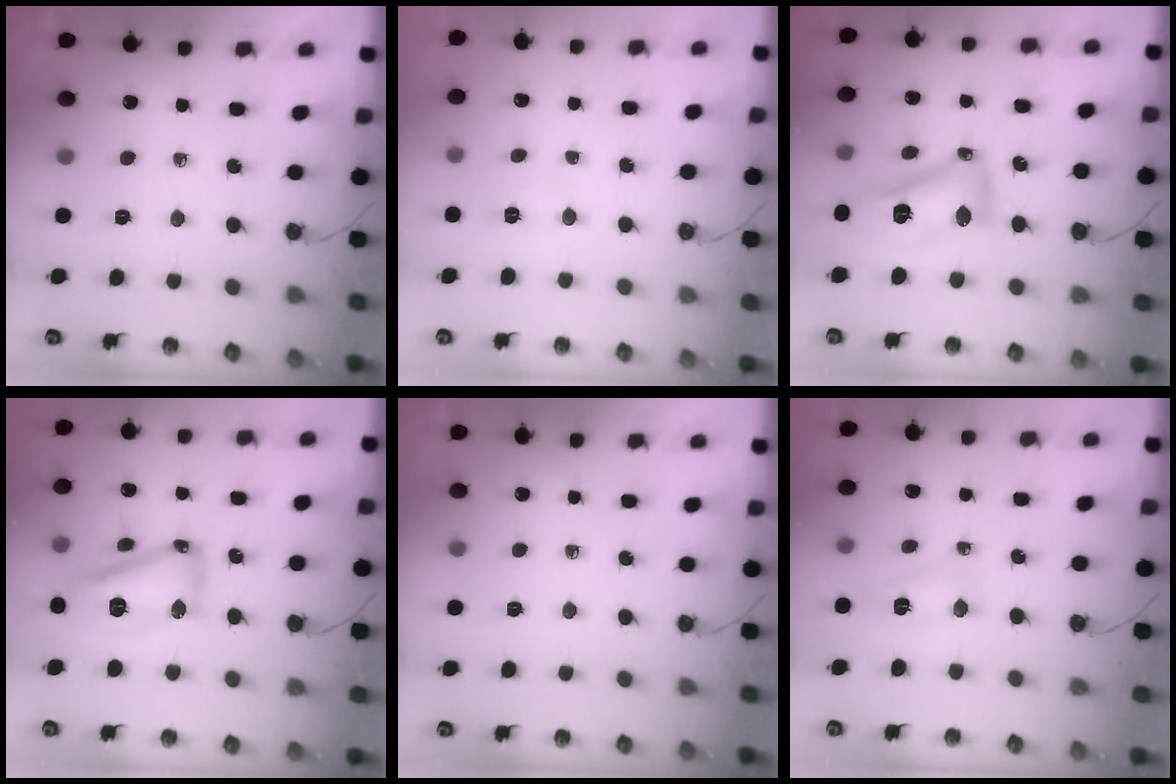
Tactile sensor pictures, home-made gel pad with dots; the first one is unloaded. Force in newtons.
{"total": 3.9, "press": 3.9, "slide": 0.4}
{"total": 17.1, "press": 17.0, "slide": 1.4}
{"total": 22.1, "press": 18.8, "slide": 11.5}
{"total": 0.0}
{"total": 4.3, "press": 4.1, "slide": 0.9}